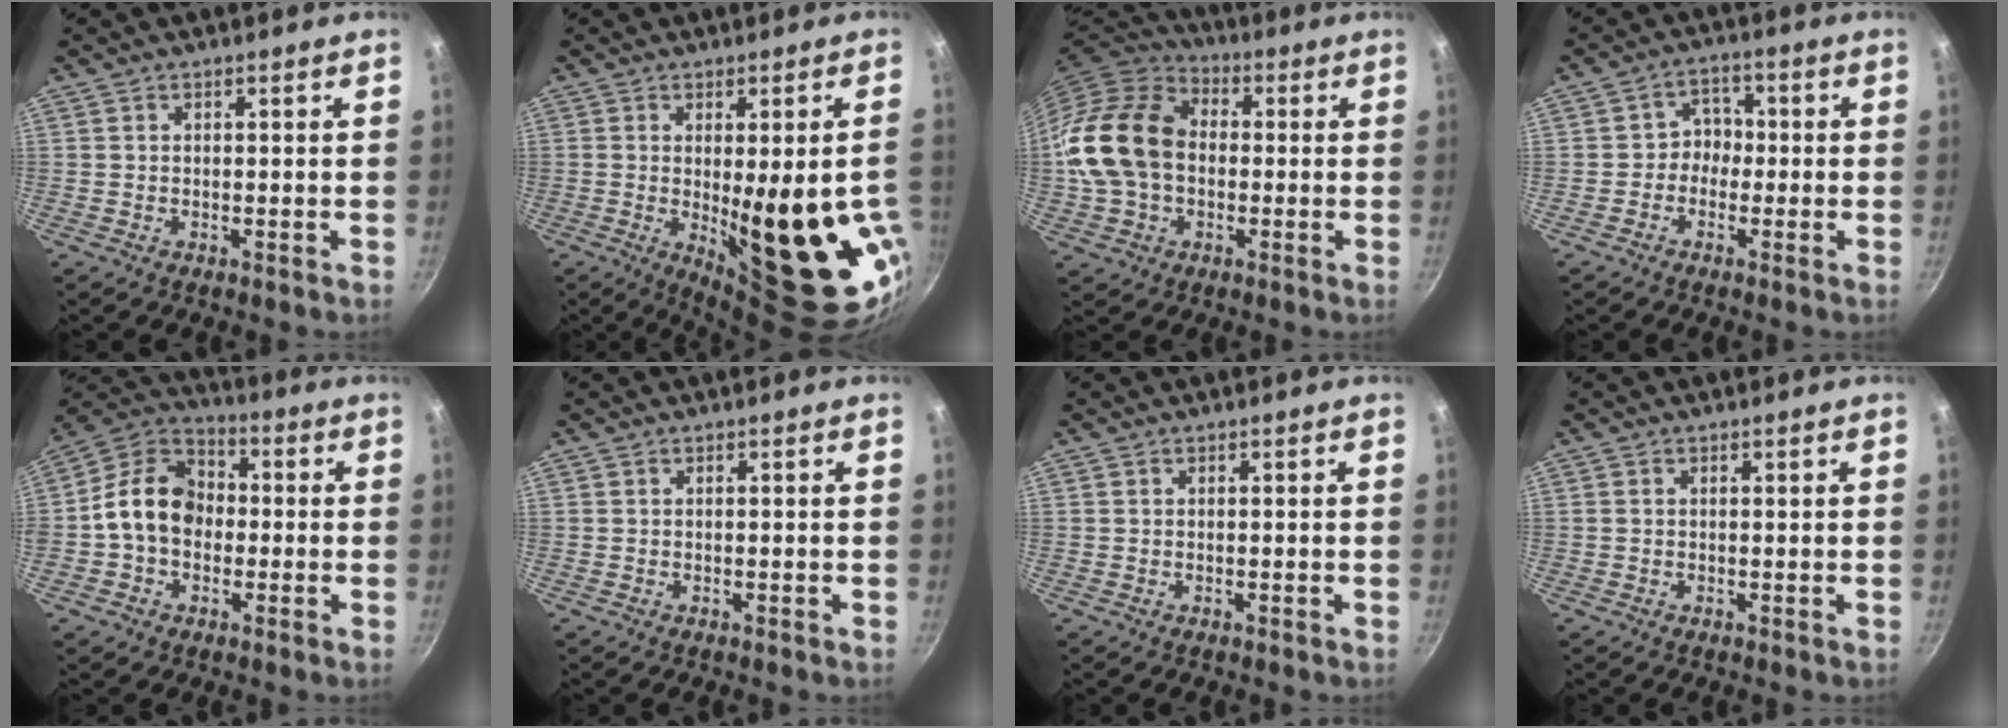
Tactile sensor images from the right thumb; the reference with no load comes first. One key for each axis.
{"total": 21.2, "fx": -2.9, "fy": 6.9, "fz": 19.8, "tx": -0.239, "ty": -0.033, "tz": -0.013}
{"total": 17.5, "fx": -0.3, "fy": 13.0, "fz": 11.8, "tx": -0.207, "ty": 0.031, "tz": -0.015}
{"total": 4.2, "fx": -1.1, "fy": 3.7, "fz": 1.7, "tx": 0.009, "ty": 0.019, "tz": -0.028}
{"total": 12.9, "fx": -0.9, "fy": 10.1, "fz": 8.0, "tx": -0.100, "ty": 0.035, "tz": -0.037}
{"total": 0.0}
{"total": 0.0}
{"total": 0.0}